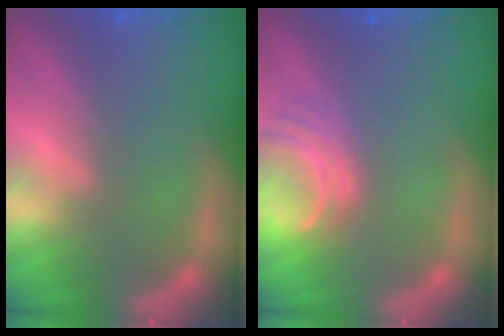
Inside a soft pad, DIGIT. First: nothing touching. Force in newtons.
{"total": 4.0}